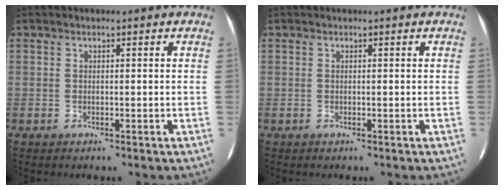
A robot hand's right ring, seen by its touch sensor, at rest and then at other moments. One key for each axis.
{"total": 0.0}